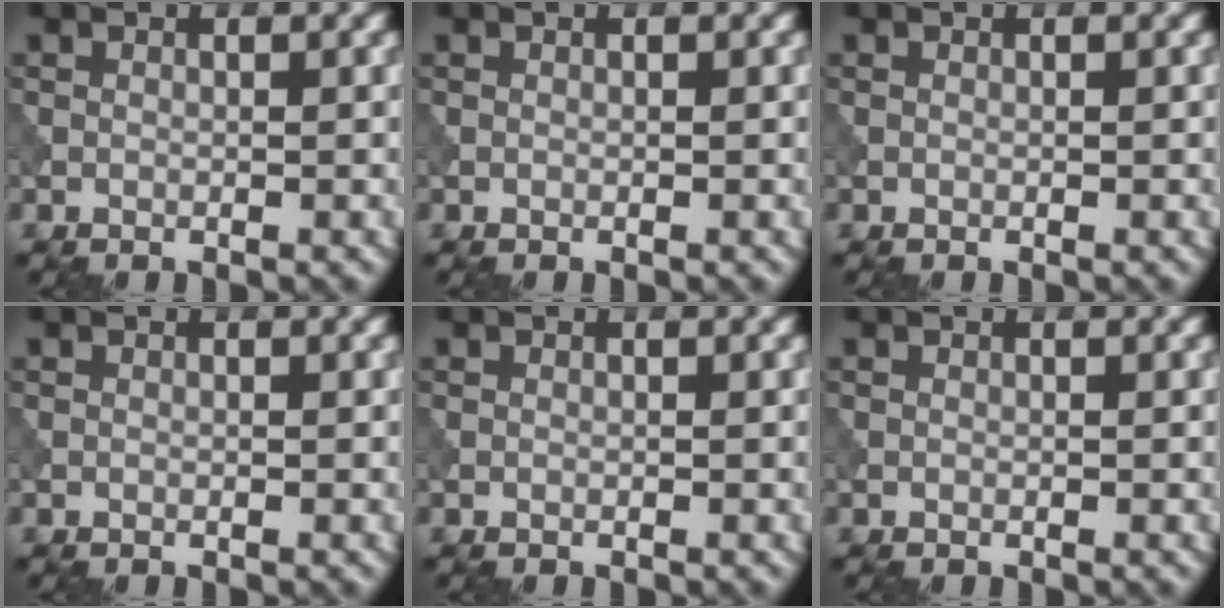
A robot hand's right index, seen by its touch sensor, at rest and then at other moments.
{"total": 0.0}
{"total": 0.0}
{"total": 0.0}
{"total": 0.0}
{"total": 0.0}